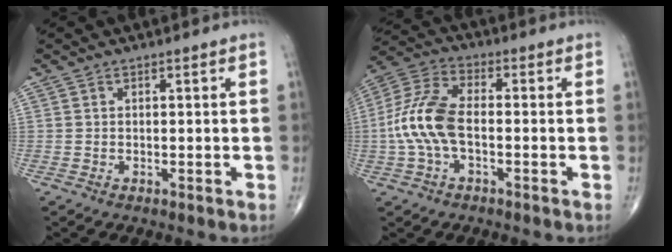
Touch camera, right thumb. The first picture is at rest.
{"total": 11.2, "force": [-1.6, 5.7, 9.5], "torque": [-0.216, 0.032, -0.037]}